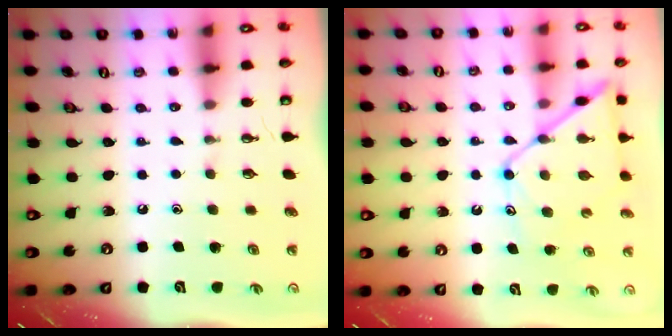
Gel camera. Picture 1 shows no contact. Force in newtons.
{"total": 12.2, "press": 12.2, "slide": 1.0}